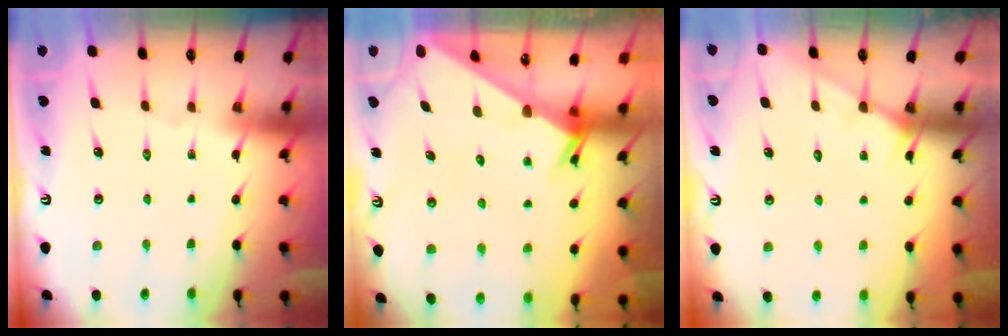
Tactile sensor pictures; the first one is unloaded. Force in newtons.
{"total": 2.0, "press": 2.0, "slide": 0.1}
{"total": 4.8, "press": 4.8, "slide": 0.5}